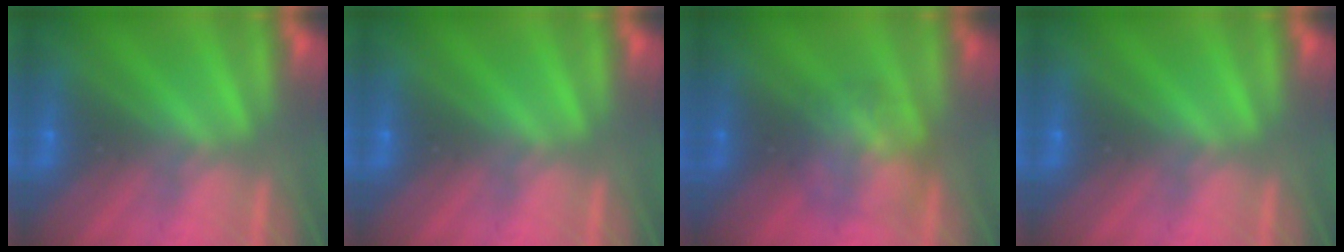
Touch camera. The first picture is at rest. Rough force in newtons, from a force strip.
{"total": 0.0}
{"total": 2.9}
{"total": 0.0}